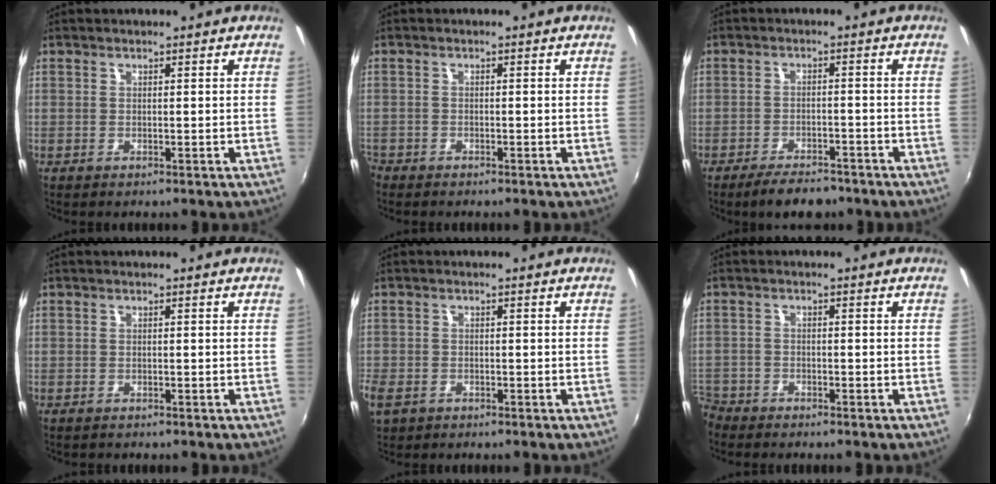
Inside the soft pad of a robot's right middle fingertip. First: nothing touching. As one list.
[{"total": 2.1, "force": [-1.8, 1.1, 0.2], "torque": [-0.017, 0.000, -0.037]}, {"total": 7.1, "force": [-5.7, 2.6, 3.3], "torque": [-0.076, 0.001, -0.087]}, {"total": 0.6, "force": [-0.5, 0.2, 0.1], "torque": [-0.003, 0.001, -0.008]}, {"total": 7.0, "force": [-3.6, 4.8, 3.7], "torque": [-0.098, -0.014, -0.069]}, {"total": 5.8, "force": [-4.5, 3.5, 0.9], "torque": [-0.053, -0.005, -0.092]}]